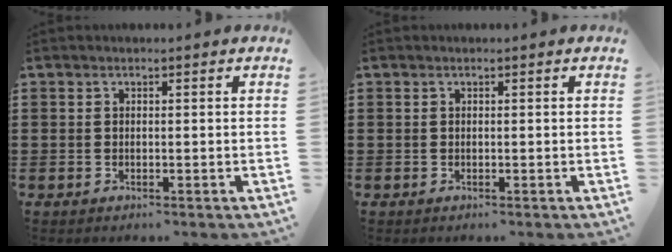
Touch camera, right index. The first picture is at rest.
{"total": 0.0}